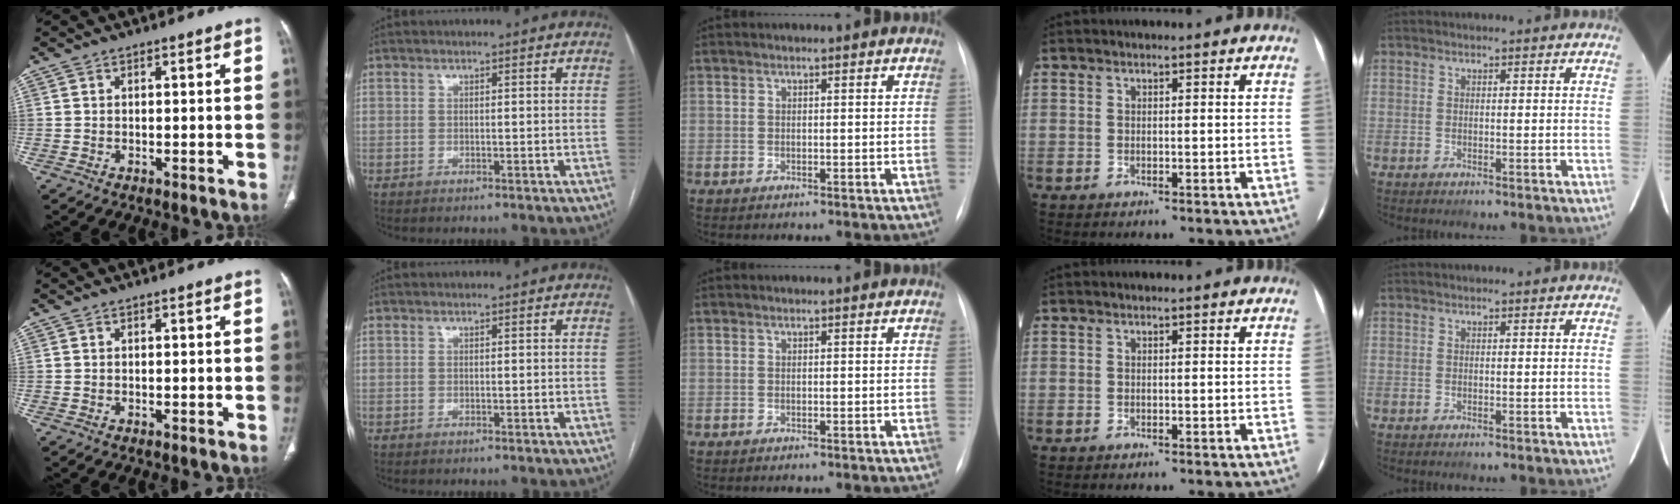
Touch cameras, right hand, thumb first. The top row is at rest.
{}